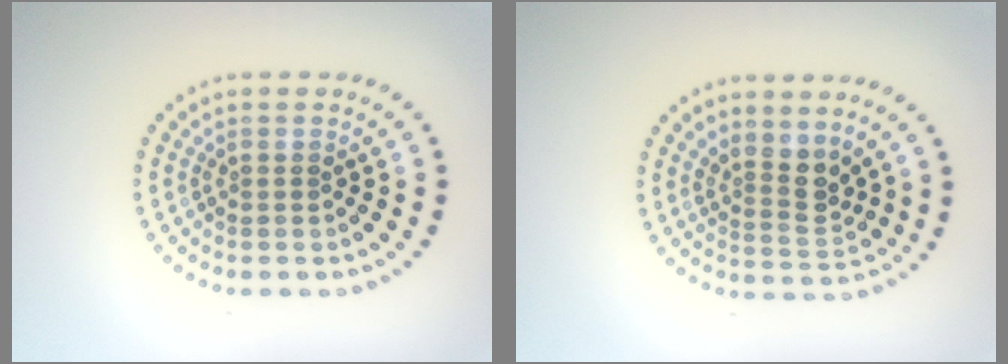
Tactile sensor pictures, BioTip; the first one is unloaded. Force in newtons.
{"total": 2.7, "press": 2.0, "slide": 1.8}